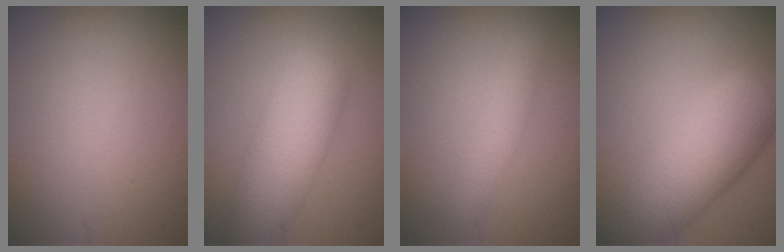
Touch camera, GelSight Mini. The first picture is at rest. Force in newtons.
{"total": 7.5, "press": 7.5, "slide": 0.2}
{"total": 2.5, "press": 2.5, "slide": 0.1}
{"total": 8.9, "press": 8.9, "slide": 0.4}